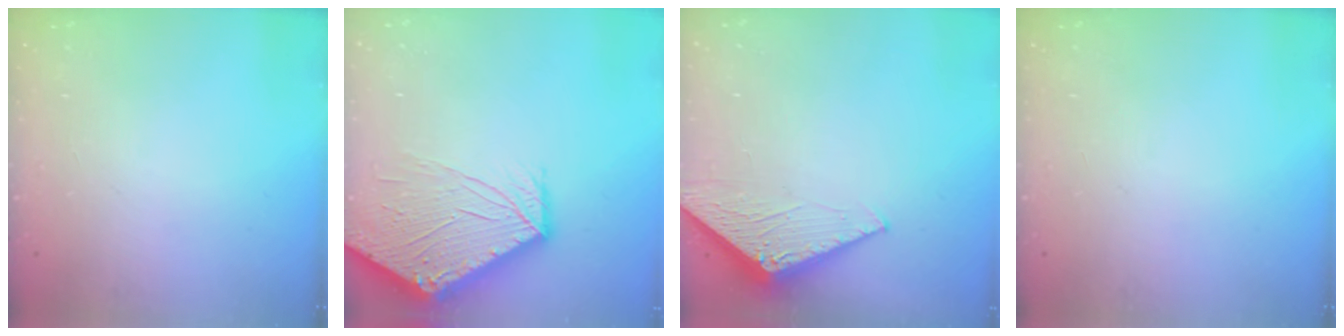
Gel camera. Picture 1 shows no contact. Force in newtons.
{"total": 11.1, "press": 11.0, "slide": 1.3}
{"total": 3.1, "press": 3.1, "slide": 0.2}
{"total": 0.0}